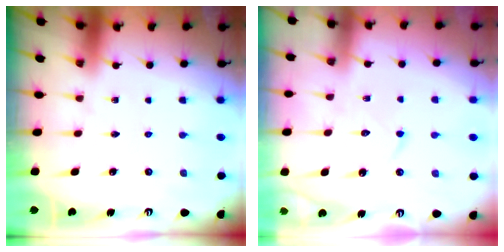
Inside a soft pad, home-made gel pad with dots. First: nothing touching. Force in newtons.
{"total": 6.0, "press": 6.0, "slide": 0.5}